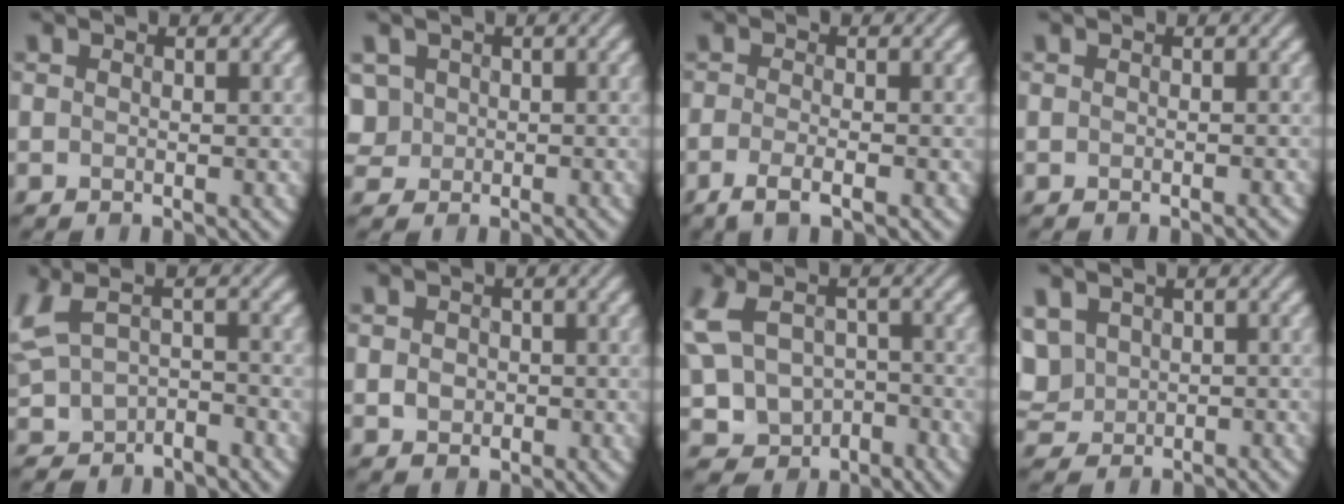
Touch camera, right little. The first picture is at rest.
{"total": 1.6, "force": [0.2, 1.5, -0.2], "torque": [0.002, 0.000, 0.010]}
{"total": 2.6, "force": [-1.5, 0.5, 2.1], "torque": [-0.034, -0.010, -0.033]}
{"total": 0.8, "force": [-0.5, 0.2, 0.6], "torque": [0.003, -0.006, -0.012]}
{"total": 3.8, "force": [-0.7, 2.5, 2.8], "torque": [-0.081, -0.014, -0.008]}
{"total": 1.2, "force": [-0.2, 1.1, 0.4], "torque": [-0.010, -0.001, -0.001]}
{"total": 7.7, "force": [-1.7, 6.0, 4.4], "torque": [-0.125, -0.017, -0.014]}
{"total": 2.7, "force": [0.4, 2.5, 1.0], "torque": [-0.031, -0.003, 0.021]}